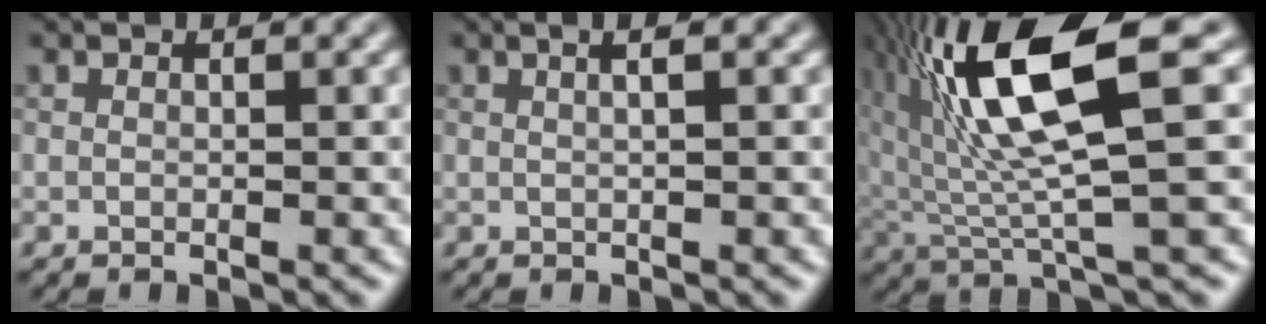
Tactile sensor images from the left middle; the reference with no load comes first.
{"total": 1.8, "force": [0.6, 0.7, 1.6], "torque": [-0.011, 0.017, -0.004]}
{"total": 10.6, "force": [2.6, 2.2, 10.0], "torque": [-0.203, 0.015, 0.068]}